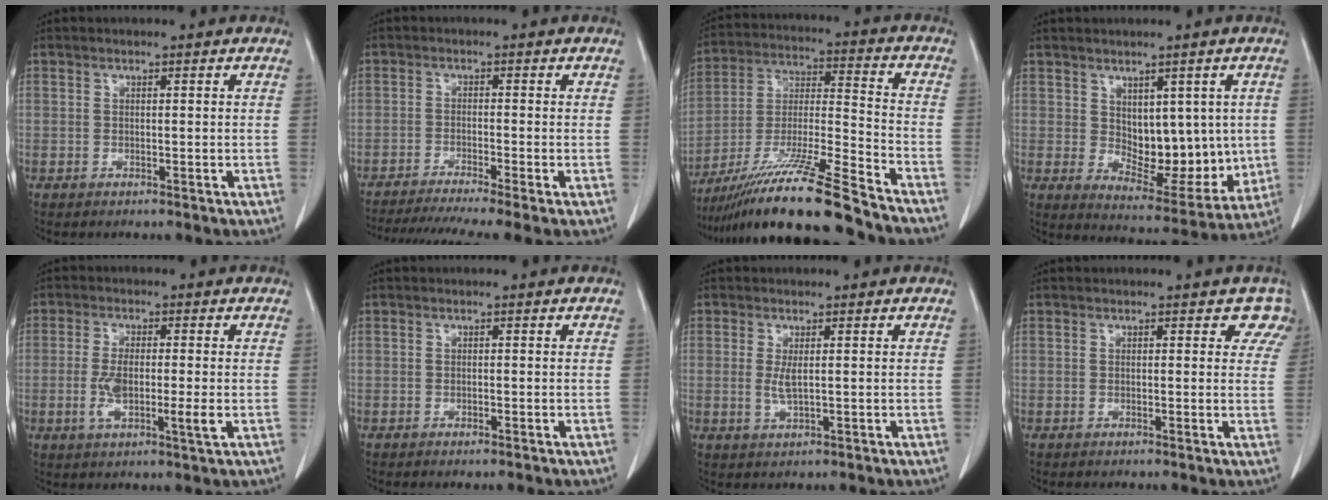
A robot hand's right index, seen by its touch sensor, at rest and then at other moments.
{"total": 10.9, "force": [-8.8, -0.5, 6.4], "torque": [-0.092, -0.016, -0.138]}
{"total": 20.1, "force": [-16.2, -0.3, 11.8], "torque": [-0.225, -0.032, -0.292]}
{"total": 10.6, "force": [1.0, 5.9, 8.8], "torque": [-0.107, -0.009, 0.036]}
{"total": 6.9, "force": [-1.2, 1.2, 6.6], "torque": [-0.124, -0.008, -0.024]}
{"total": 0.6, "force": [-0.5, 0.0, 0.4], "torque": [-0.010, -0.001, -0.006]}
{"total": 2.2, "force": [0.2, 0.4, 2.2], "torque": [-0.050, -0.005, 0.007]}
{"total": 3.7, "force": [2.8, 2.2, 0.8], "torque": [0.022, -0.006, 0.008]}